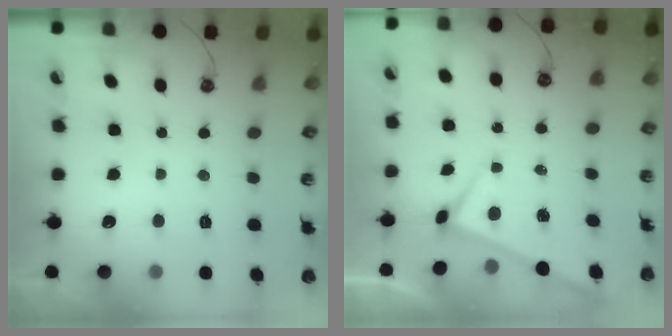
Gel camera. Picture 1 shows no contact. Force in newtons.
{"total": 1.6, "press": 1.6, "slide": 0.1}